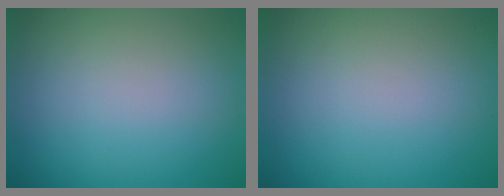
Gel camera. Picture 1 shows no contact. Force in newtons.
{"total": 0.0}